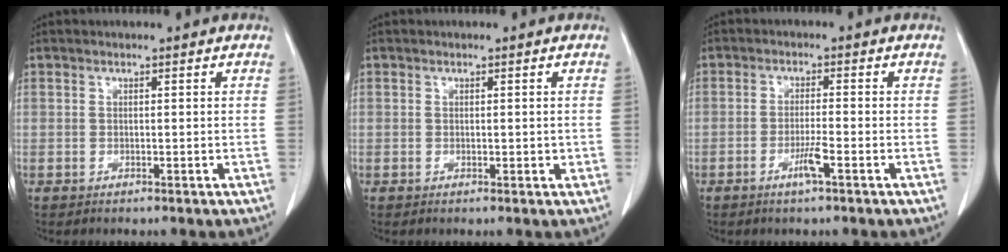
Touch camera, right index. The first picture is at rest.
{"total": 1.1, "force": [0.0, 0.7, 0.8], "torque": [-0.008, 0.000, 0.002]}
{"total": 3.2, "force": [-1.7, -0.1, 2.8], "torque": [-0.054, -0.004, -0.033]}